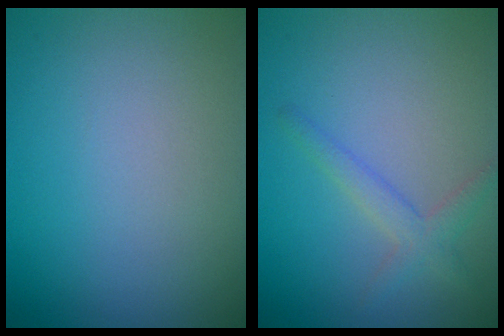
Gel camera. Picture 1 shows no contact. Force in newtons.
{"total": 2.0, "press": 2.0, "slide": 0.2}